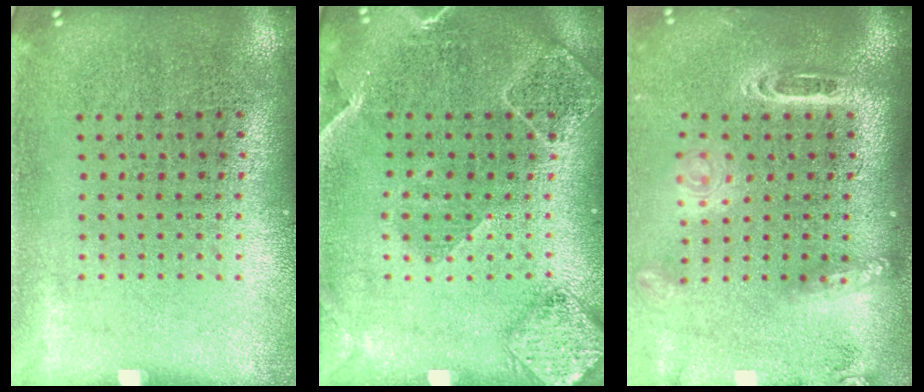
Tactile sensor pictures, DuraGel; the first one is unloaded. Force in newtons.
{"total": 1.8, "press": 1.7, "slide": 0.5}
{"total": 2.5, "press": 1.8, "slide": 1.8}